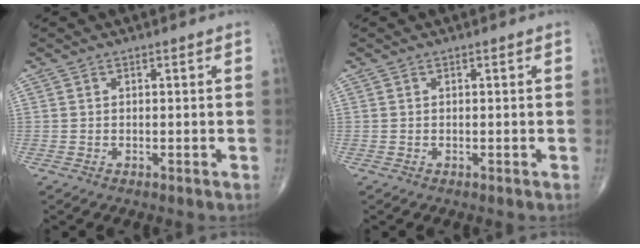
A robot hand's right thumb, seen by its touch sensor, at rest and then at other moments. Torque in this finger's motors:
{"motor_torque": [0.00, 0.00, 0.00, 0.00, 0.00]}